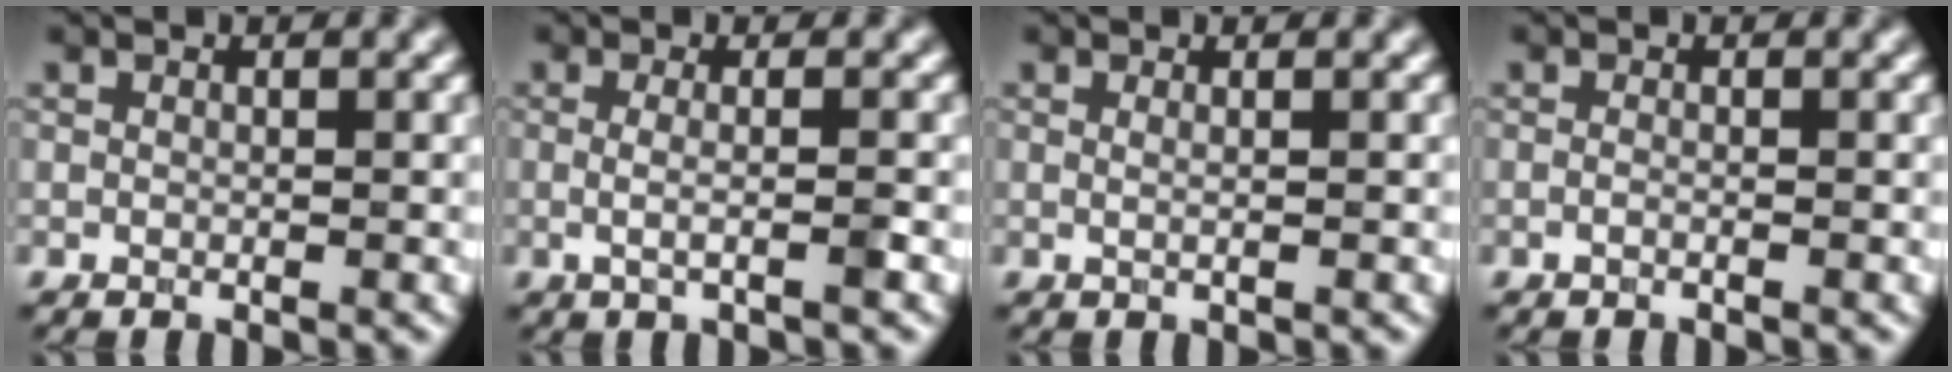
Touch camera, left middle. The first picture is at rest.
{"total": 2.6, "force": [-0.2, 0.8, 2.4], "torque": [-0.039, -0.010, -0.013]}
{"total": 1.2, "force": [0.3, 0.5, 1.1], "torque": [-0.013, -0.004, -0.008]}
{"total": 0.7, "force": [-0.3, 0.2, 0.6], "torque": [-0.011, -0.007, -0.012]}